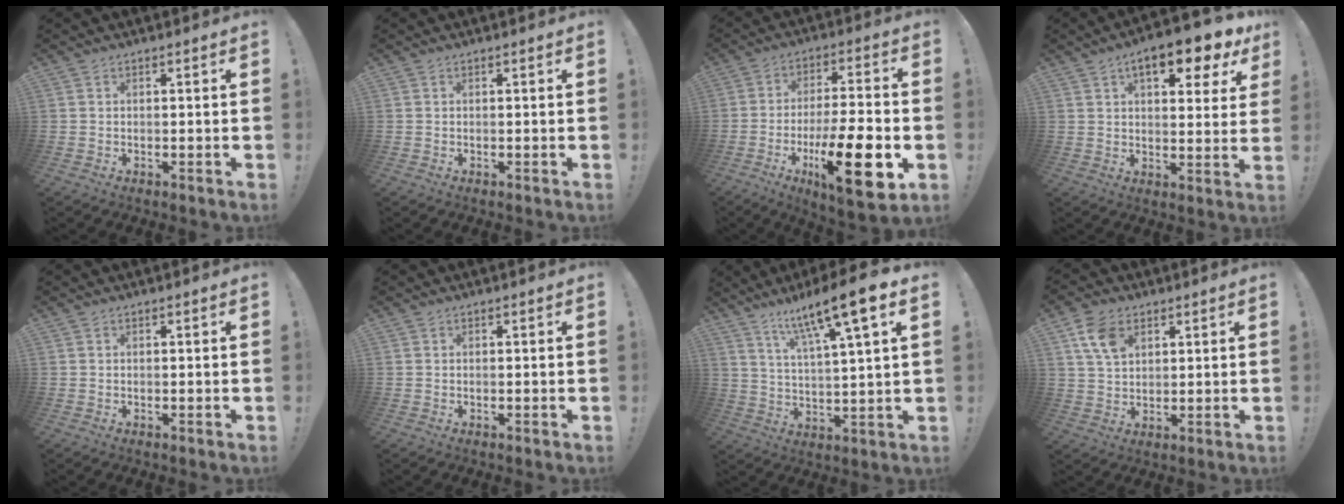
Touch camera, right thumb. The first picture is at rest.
{"total": 0.0}
{"total": 20.3, "force": [-7.0, 5.8, 18.1], "torque": [-0.276, 0.026, -0.102]}
{"total": 11.7, "force": [6.5, 3.8, 9.0], "torque": [-0.121, -0.034, 0.103]}
{"total": 0.0}
{"total": 0.0}
{"total": 14.3, "force": [8.7, 1.3, 11.3], "torque": [-0.193, -0.046, 0.130]}
{"total": 8.9, "force": [4.2, 5.9, 5.1], "torque": [-0.095, -0.007, 0.082]}